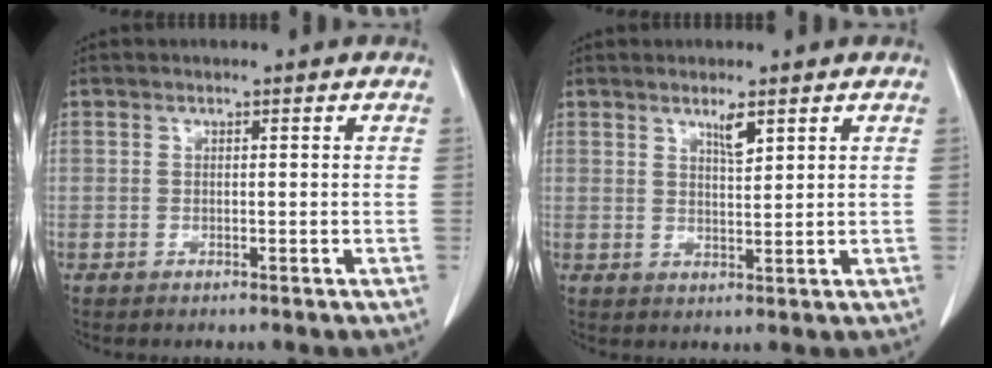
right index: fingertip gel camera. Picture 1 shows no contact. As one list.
[{"total": 2.7, "force": [1.8, 0.4, 2.0], "torque": [-0.040, -0.004, 0.033]}]